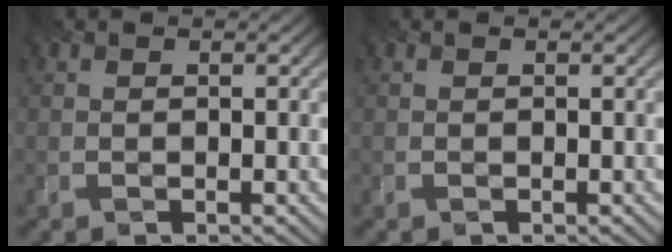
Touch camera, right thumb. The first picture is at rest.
{"total": 0.0}